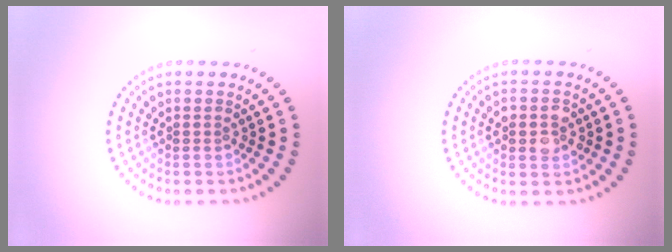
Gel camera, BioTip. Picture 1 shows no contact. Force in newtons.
{"total": 2.8, "press": 2.8, "slide": 0.2}